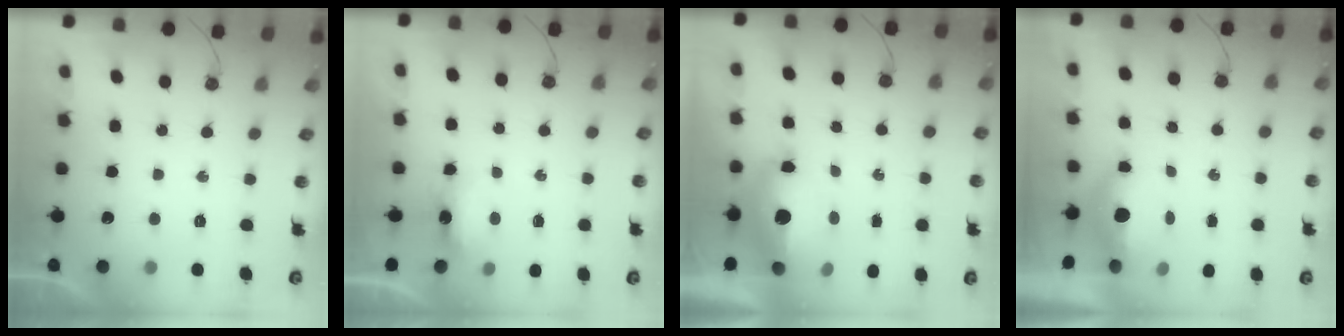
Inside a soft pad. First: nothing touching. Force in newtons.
{"total": 5.0, "press": 5.0, "slide": 0.6}
{"total": 13.7, "press": 13.6, "slide": 1.5}
{"total": 12.6, "press": 6.4, "slide": 10.8}